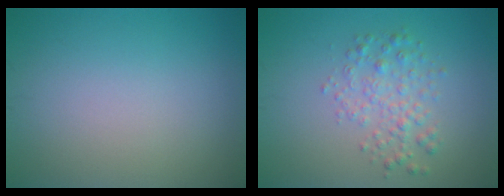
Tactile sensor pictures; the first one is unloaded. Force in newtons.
{"total": 2.5, "press": 2.5, "slide": 0.1}